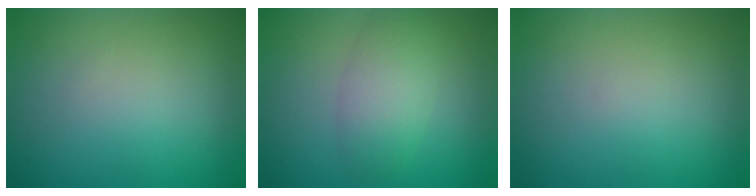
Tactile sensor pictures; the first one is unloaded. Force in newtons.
{"total": 3.4, "press": 3.4, "slide": 0.3}
{"total": 0.0}